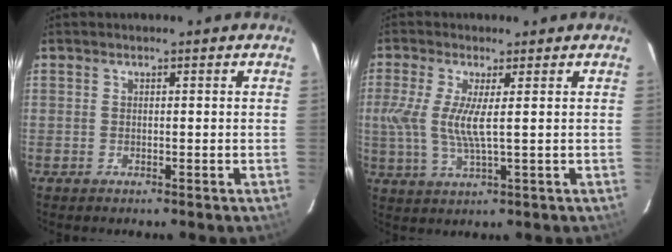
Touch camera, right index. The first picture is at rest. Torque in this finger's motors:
{"motor_torque": [0.20, 0.13, 0.24, 0.13]}